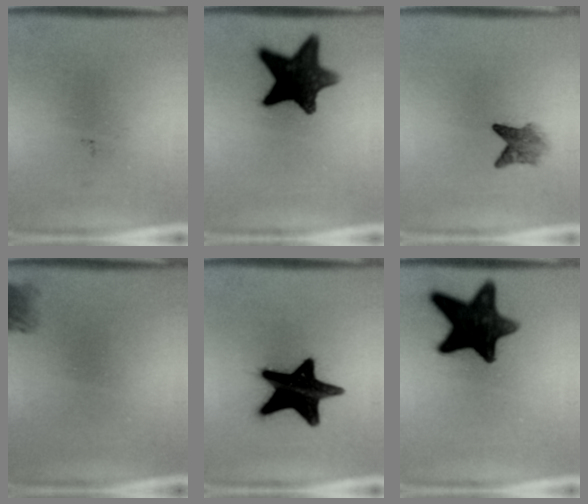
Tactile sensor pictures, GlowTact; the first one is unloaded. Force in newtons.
{"total": 13.3}
{"total": 2.8}
{"total": 2.1}
{"total": 18.1}
{"total": 14.5}